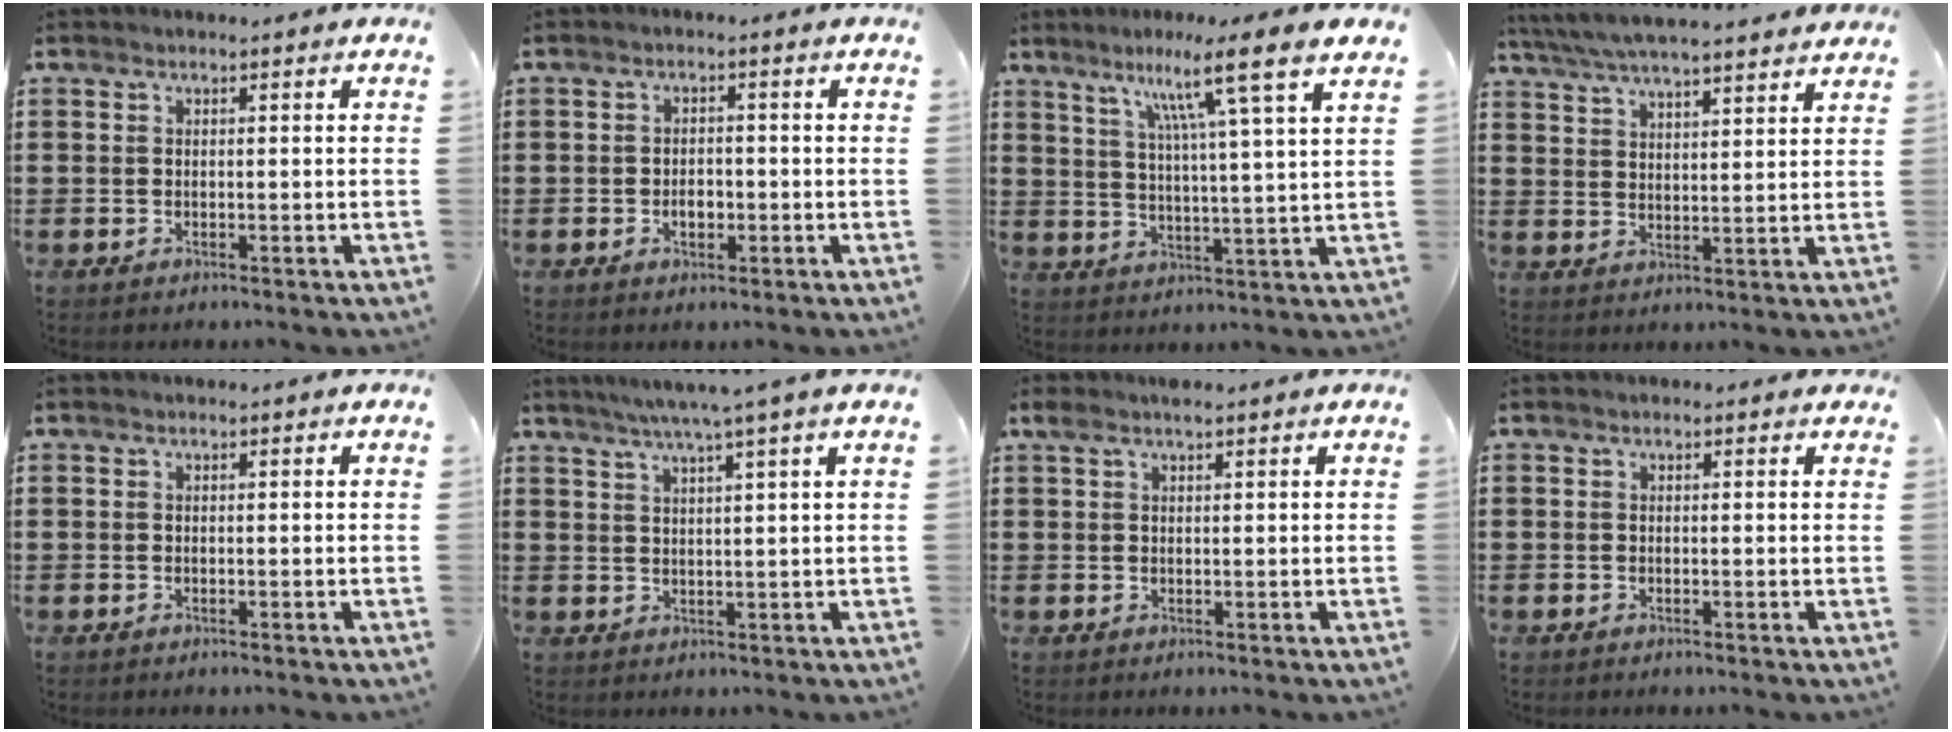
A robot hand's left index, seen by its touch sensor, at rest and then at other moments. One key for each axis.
{"total": 2.4, "fx": -0.7, "fy": 1.4, "fz": 1.7, "tx": -0.036, "ty": 0.004, "tz": -0.016}
{"total": 9.5, "fx": 6.3, "fy": -1.1, "fz": 7.0, "tx": -0.131, "ty": -0.031, "tz": 0.093}
{"total": 5.3, "fx": 5.1, "fy": 0.1, "fz": 1.6, "tx": -0.051, "ty": -0.025, "tz": 0.089}
{"total": 0.0}
{"total": 4.1, "fx": 3.2, "fy": -1.0, "fz": 2.4, "tx": -0.054, "ty": -0.007, "tz": 0.053}
{"total": 2.1, "fx": 1.4, "fy": 0.7, "fz": 1.4, "tx": -0.032, "ty": 0.004, "tz": 0.025}
{"total": 0.6, "fx": 0.2, "fy": 0.5, "fz": 0.1, "tx": -0.004, "ty": 0.005, "tz": 0.004}